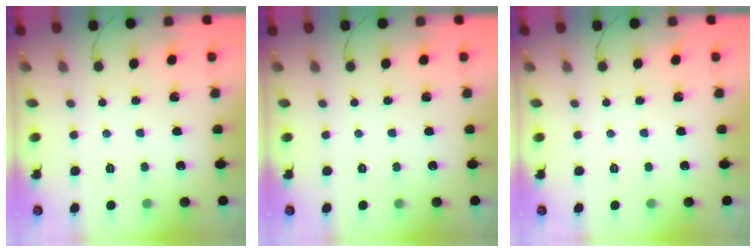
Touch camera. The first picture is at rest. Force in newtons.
{"total": 0.0}
{"total": 0.0}